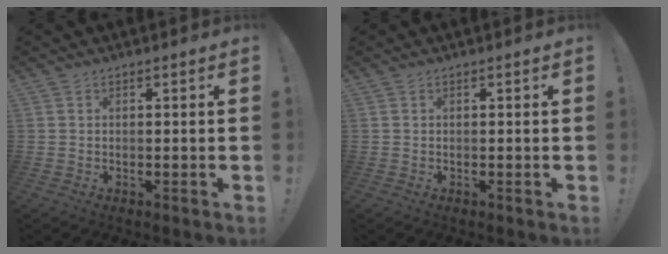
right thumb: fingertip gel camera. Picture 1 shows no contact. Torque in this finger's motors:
{"motor_torque": [-0.01, 0.01, 0.09, 0.03, 0.02]}